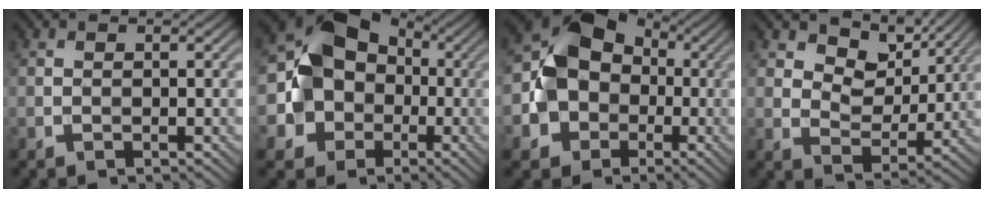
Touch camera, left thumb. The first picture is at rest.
{"total": 10.4, "force": [-0.4, 9.3, 4.6], "torque": [-0.079, -0.010, -0.031]}
{"total": 8.8, "force": [-0.9, 7.8, 4.1], "torque": [-0.074, -0.001, -0.027]}
{"total": 7.6, "force": [5.1, 4.5, 3.5], "torque": [-0.070, -0.005, 0.079]}